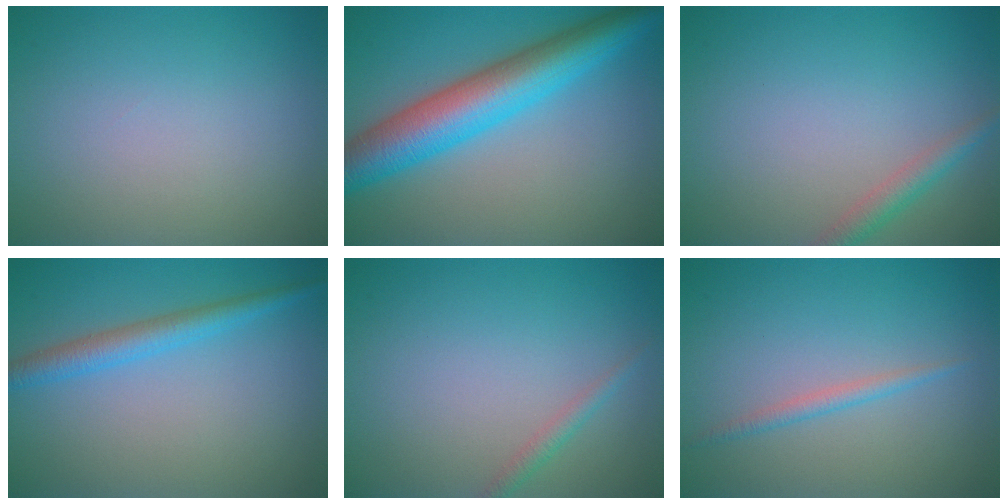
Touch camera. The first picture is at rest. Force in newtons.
{"total": 8.5, "press": 8.5, "slide": 0.2}
{"total": 2.0, "press": 2.0, "slide": 0.1}
{"total": 2.8, "press": 2.8, "slide": 0.2}
{"total": 1.2, "press": 1.2, "slide": 0.1}
{"total": 1.2, "press": 1.2, "slide": 0.1}